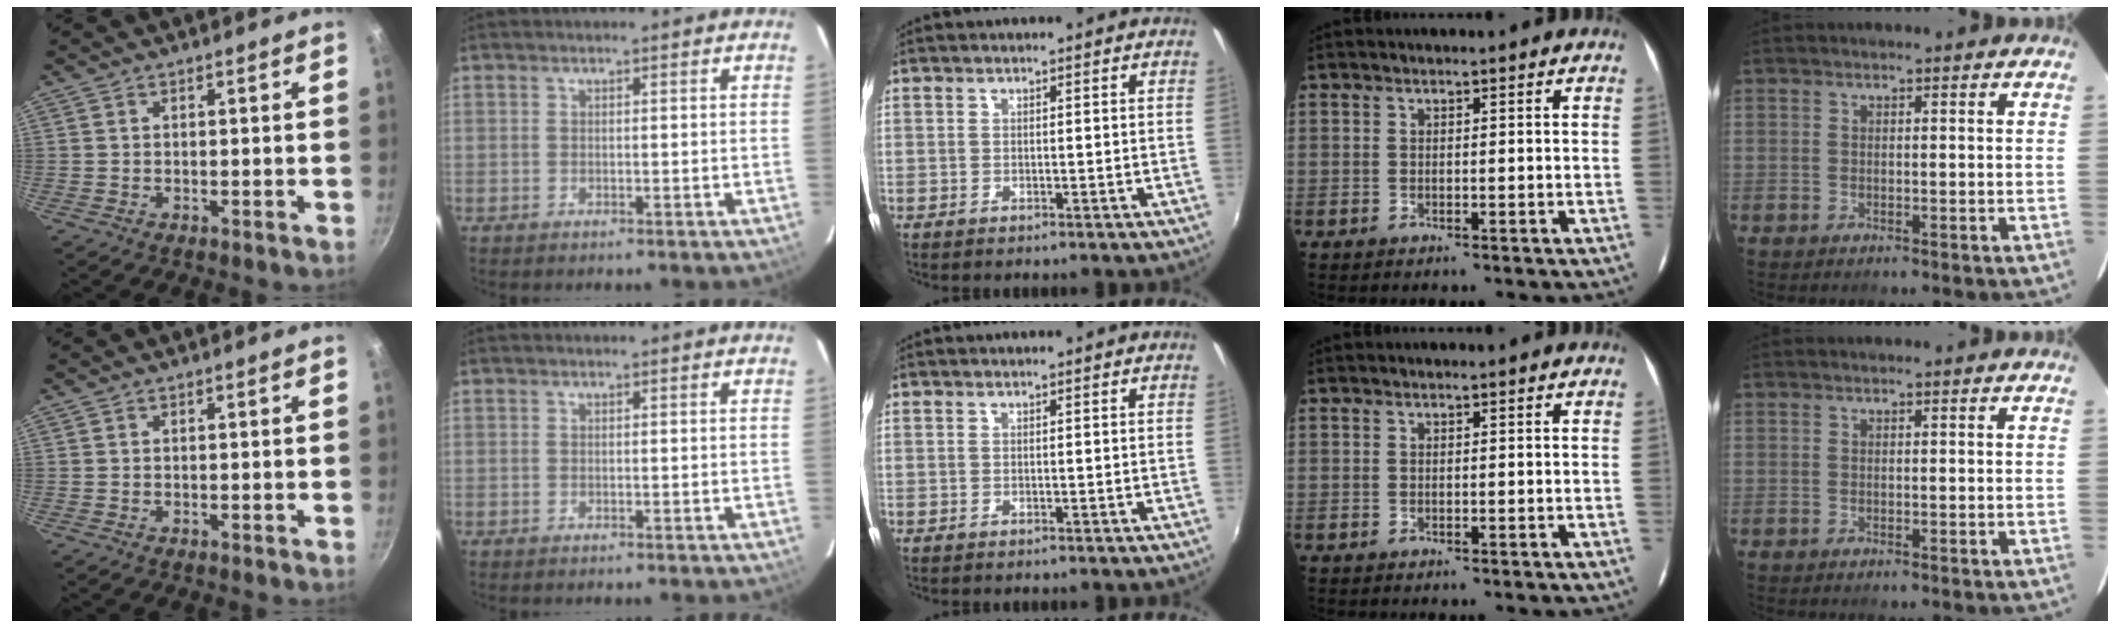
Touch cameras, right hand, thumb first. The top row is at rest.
{}